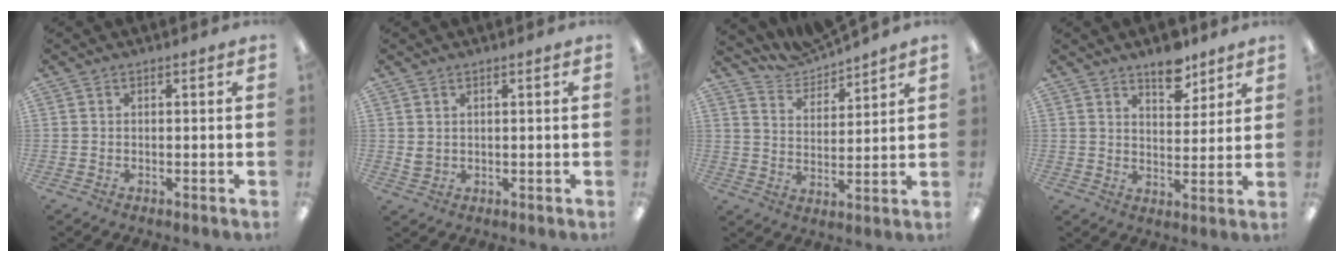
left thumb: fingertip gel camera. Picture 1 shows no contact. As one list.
[{"total": 2.0, "force": [1.2, 1.3, 1.0], "torque": [-0.022, 0.001, 0.022]}, {"total": 7.0, "force": [7.0, 0.7, 0.1], "torque": [-0.030, -0.057, 0.131]}, {"total": 8.3, "force": [6.4, 3.7, 3.7], "torque": [-0.034, -0.042, 0.108]}]